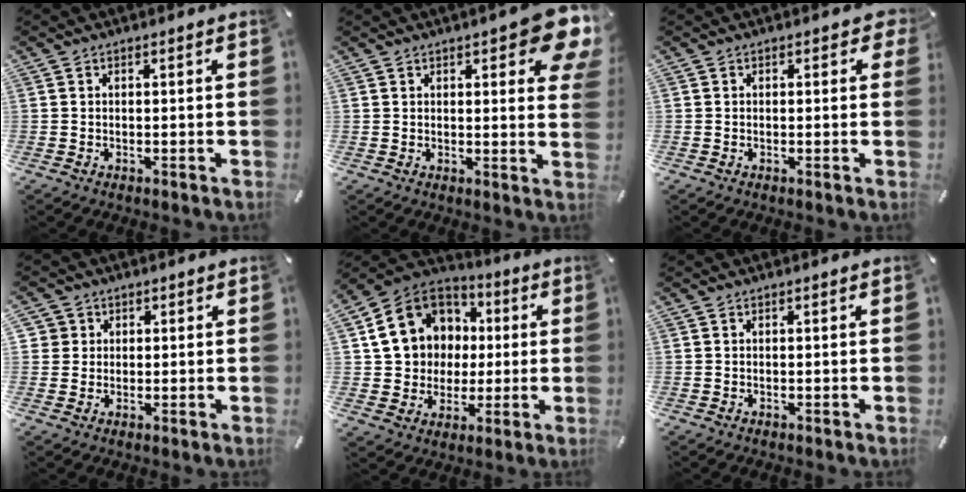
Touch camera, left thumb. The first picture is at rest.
{"total": 10.5, "force": [5.5, 3.4, 8.3], "torque": [-0.101, -0.036, 0.092]}
{"total": 1.6, "force": [0.2, 1.0, 1.2], "torque": [-0.009, -0.001, 0.000]}
{"total": 3.6, "force": [1.1, 3.5, 0.2], "torque": [0.004, 0.002, 0.018]}
{"total": 15.3, "force": [2.6, 14.0, 5.6], "torque": [-0.114, -0.007, 0.060]}
{"total": 0.0}